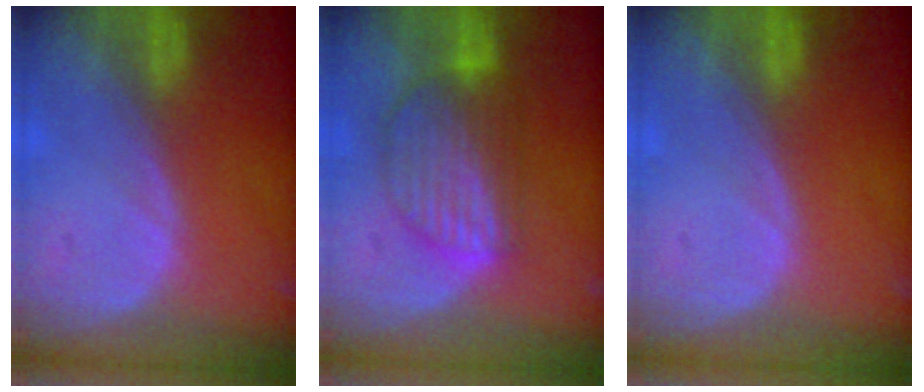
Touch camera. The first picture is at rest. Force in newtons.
{"total": 8.1, "press": 7.3, "slide": 3.6}
{"total": 0.0}